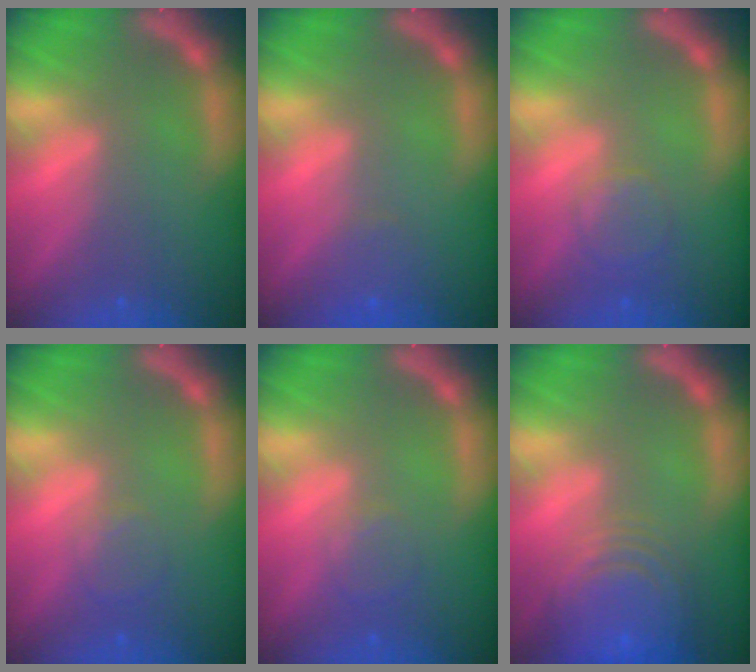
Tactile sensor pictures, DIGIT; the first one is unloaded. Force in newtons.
{"total": 1.4}
{"total": 2.9}
{"total": 2.0}
{"total": 2.0}
{"total": 10.0}